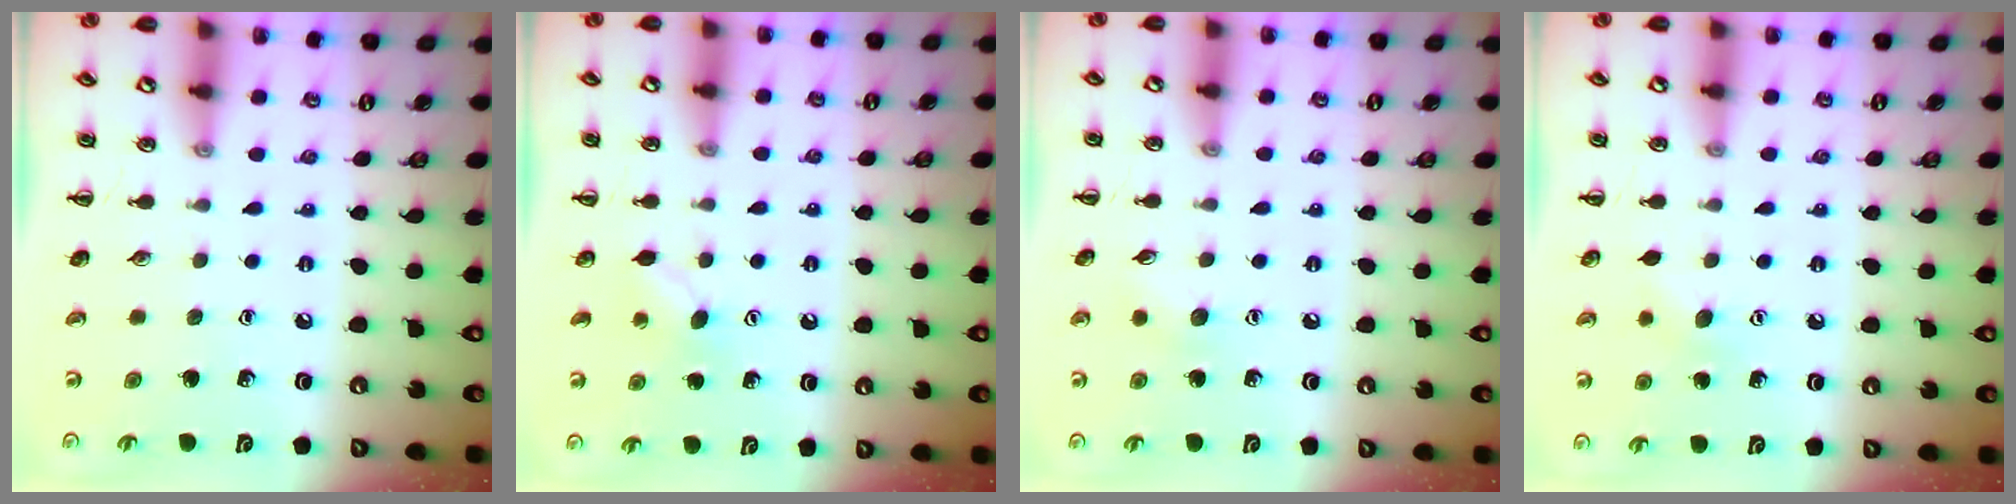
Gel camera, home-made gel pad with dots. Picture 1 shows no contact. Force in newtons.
{"total": 3.4, "press": 3.3, "slide": 0.7}
{"total": 5.7, "press": 5.5, "slide": 1.4}
{"total": 5.4, "press": 5.2, "slide": 1.2}